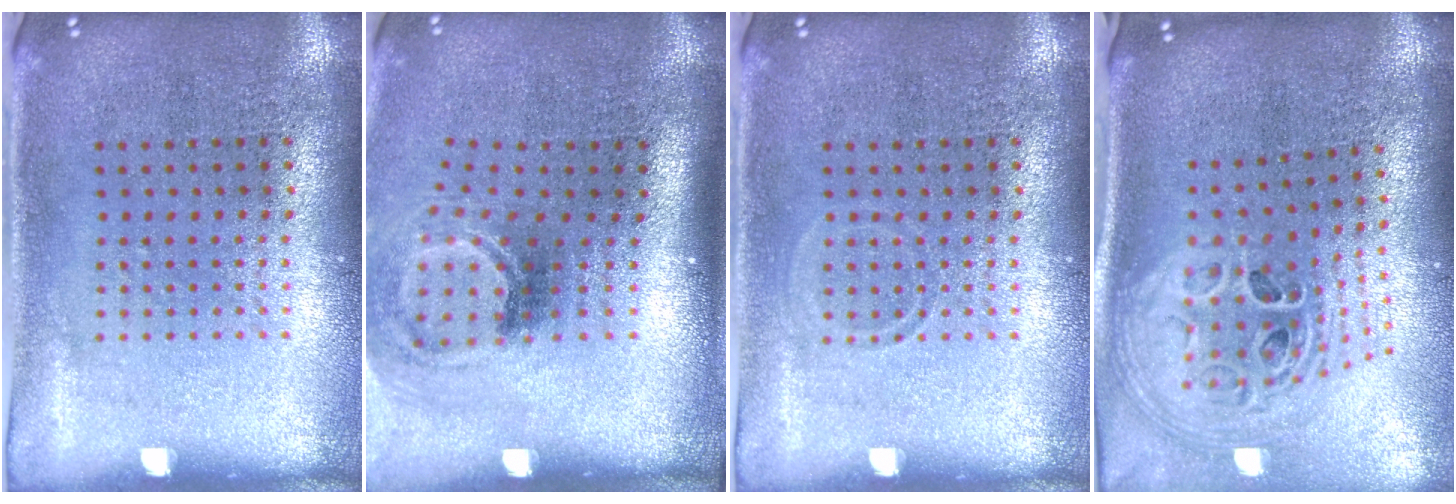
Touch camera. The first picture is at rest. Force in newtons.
{"total": 2.1, "press": 1.3, "slide": 1.6}
{"total": 0.7, "press": 0.6, "slide": 0.3}
{"total": 2.9, "press": 2.0, "slide": 2.1}